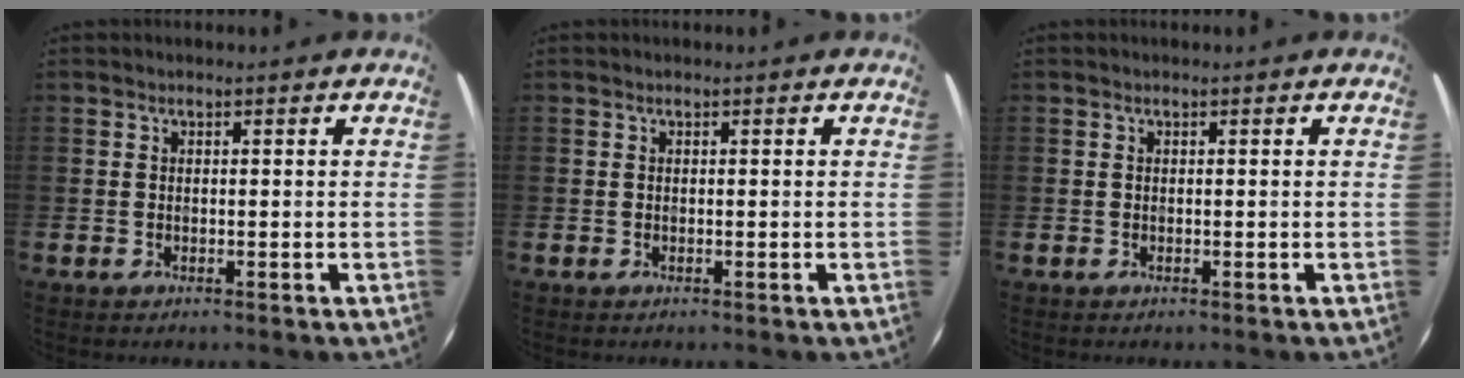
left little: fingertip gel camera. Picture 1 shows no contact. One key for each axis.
{"total": 0.0}
{"total": 0.0}